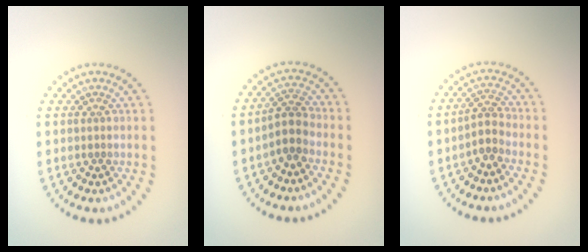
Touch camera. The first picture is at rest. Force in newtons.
{"total": 2.4, "press": 2.0, "slide": 1.4}
{"total": 2.1, "press": 1.6, "slide": 1.4}